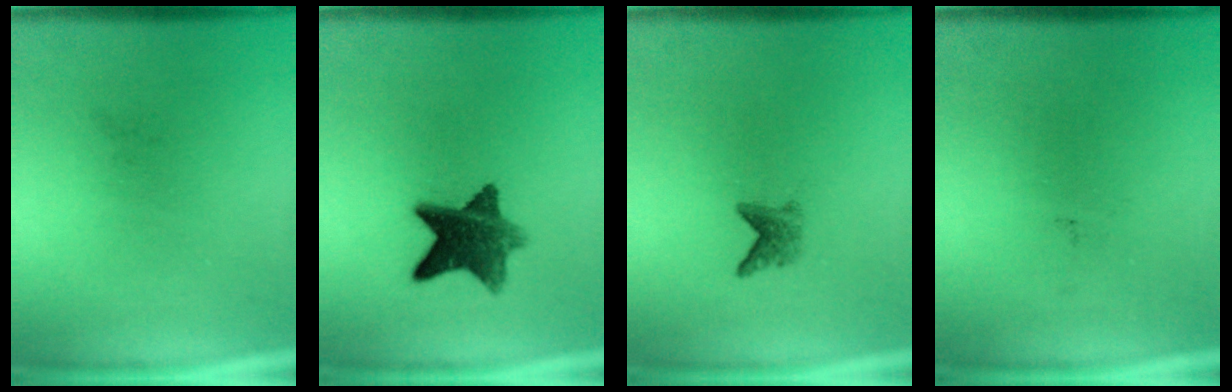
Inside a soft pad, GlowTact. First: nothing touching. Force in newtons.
{"total": 9.7}
{"total": 2.1}
{"total": 0.0}